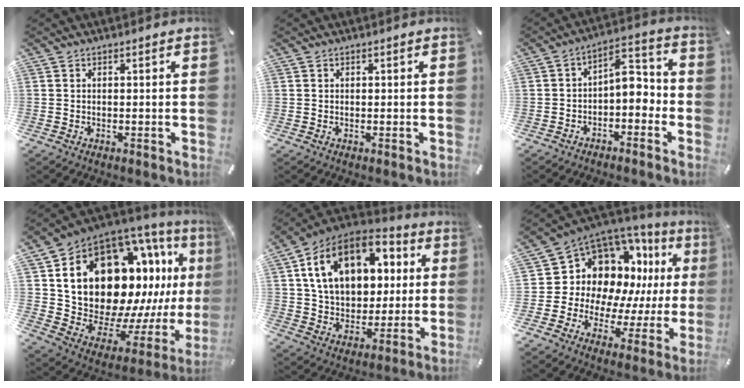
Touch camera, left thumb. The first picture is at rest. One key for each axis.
{"total": 0.0}
{"total": 6.8, "fx": -1.3, "fy": 4.3, "fz": 5.1, "tx": -0.070, "ty": 0.002, "tz": -0.030}
{"total": 22.6, "fx": 9.1, "fy": 15.2, "fz": 14.1, "tx": -0.264, "ty": -0.089, "tz": 0.187}
{"total": 18.9, "fx": 6.8, "fy": 13.8, "fz": 10.9, "tx": -0.202, "ty": -0.010, "tz": 0.126}
{"total": 13.1, "fx": 6.0, "fy": 10.4, "fz": 5.2, "tx": -0.085, "ty": -0.080, "tz": 0.125}